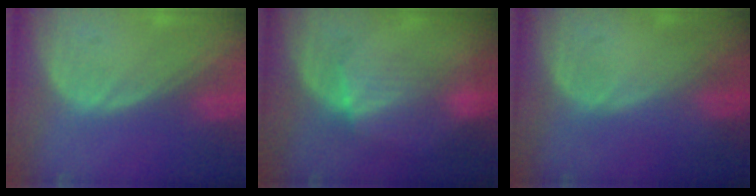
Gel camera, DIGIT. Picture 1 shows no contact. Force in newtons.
{"total": 4.6, "press": 4.4, "slide": 1.1}
{"total": 0.0}